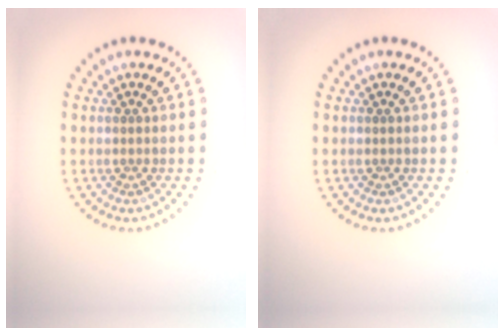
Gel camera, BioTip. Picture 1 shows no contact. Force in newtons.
{"total": 0.0}